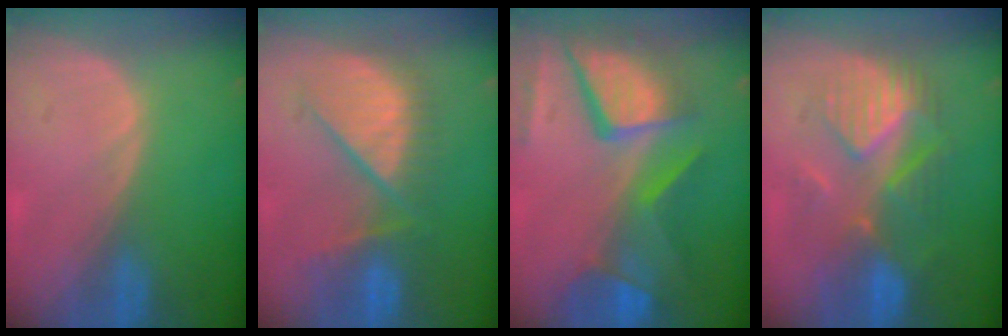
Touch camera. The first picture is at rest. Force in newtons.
{"total": 9.1, "press": 8.9, "slide": 2.0}
{"total": 12.1, "press": 9.9, "slide": 6.9}
{"total": 8.6, "press": 8.6, "slide": 0.3}